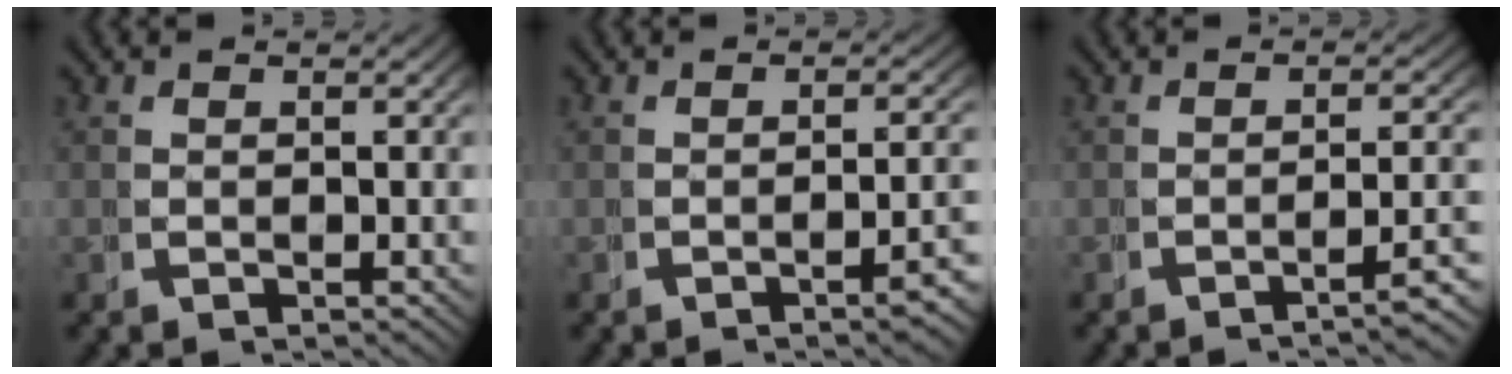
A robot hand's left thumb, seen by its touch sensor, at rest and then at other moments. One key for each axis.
{"total": 2.7, "fx": -1.5, "fy": 0.2, "fz": 2.2, "tx": -0.027, "ty": 0.007, "tz": -0.023}
{"total": 3.3, "fx": -2.1, "fy": 0.0, "fz": 2.5, "tx": -0.031, "ty": 0.007, "tz": -0.034}